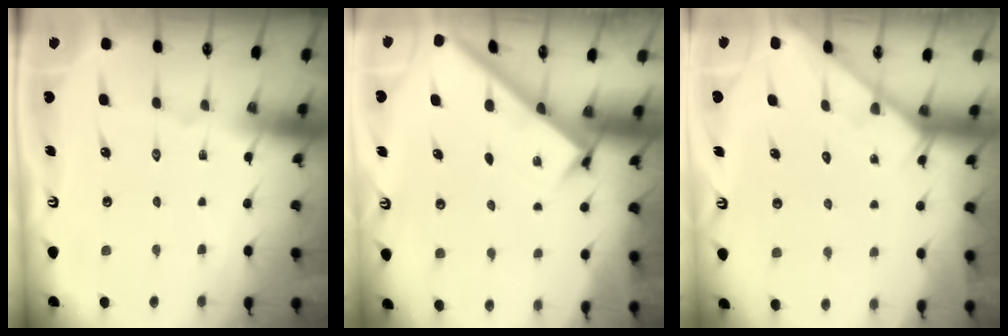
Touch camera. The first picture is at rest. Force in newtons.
{"total": 2.7, "press": 2.6, "slide": 0.4}
{"total": 3.5, "press": 3.5, "slide": 0.3}